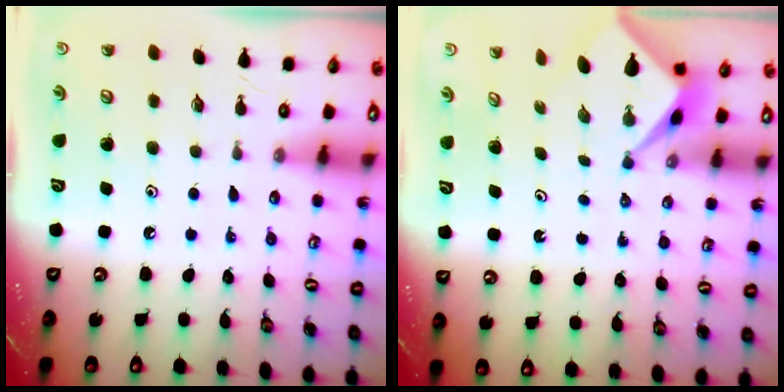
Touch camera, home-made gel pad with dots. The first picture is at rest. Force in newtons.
{"total": 2.3, "press": 2.3, "slide": 0.2}